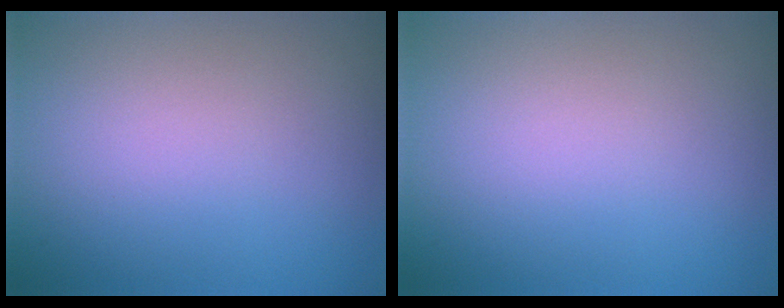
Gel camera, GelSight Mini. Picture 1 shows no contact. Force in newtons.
{"total": 0.0}